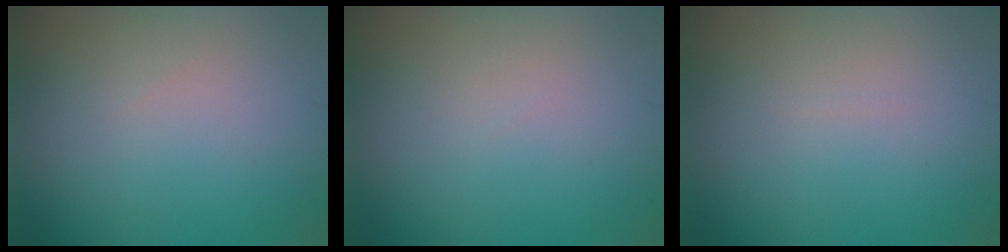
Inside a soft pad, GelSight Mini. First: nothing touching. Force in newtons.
{"total": 0.0}
{"total": 0.0}